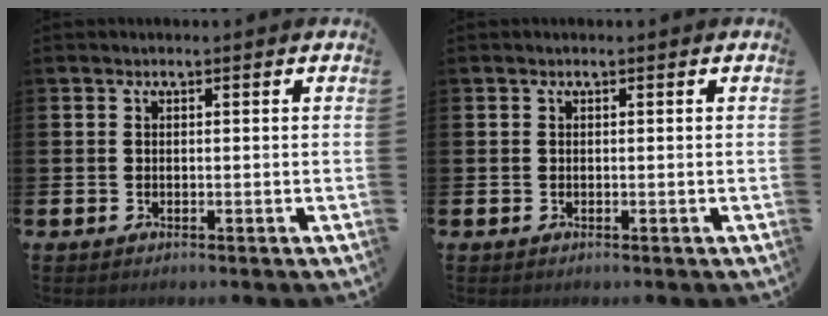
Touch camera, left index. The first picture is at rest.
{"total": 0.0}